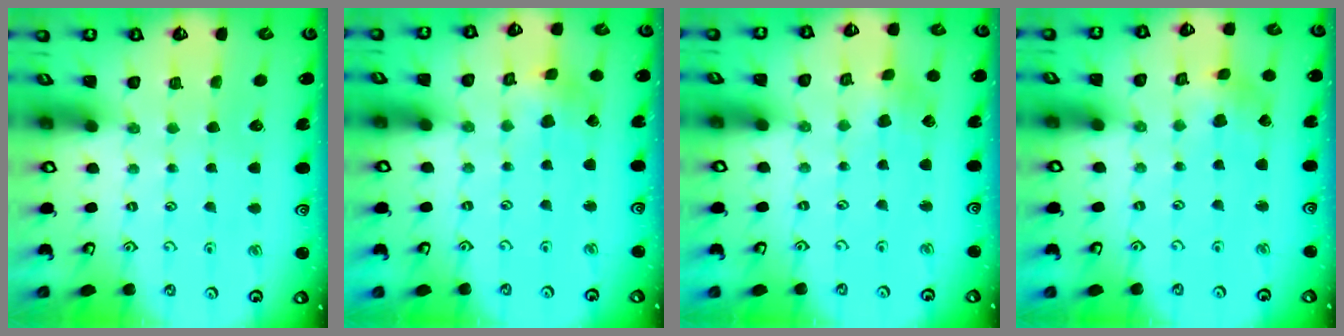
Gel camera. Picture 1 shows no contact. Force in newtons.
{"total": 2.3, "press": 2.3, "slide": 0.3}
{"total": 3.1, "press": 3.1, "slide": 0.3}
{"total": 2.4, "press": 2.3, "slide": 0.5}